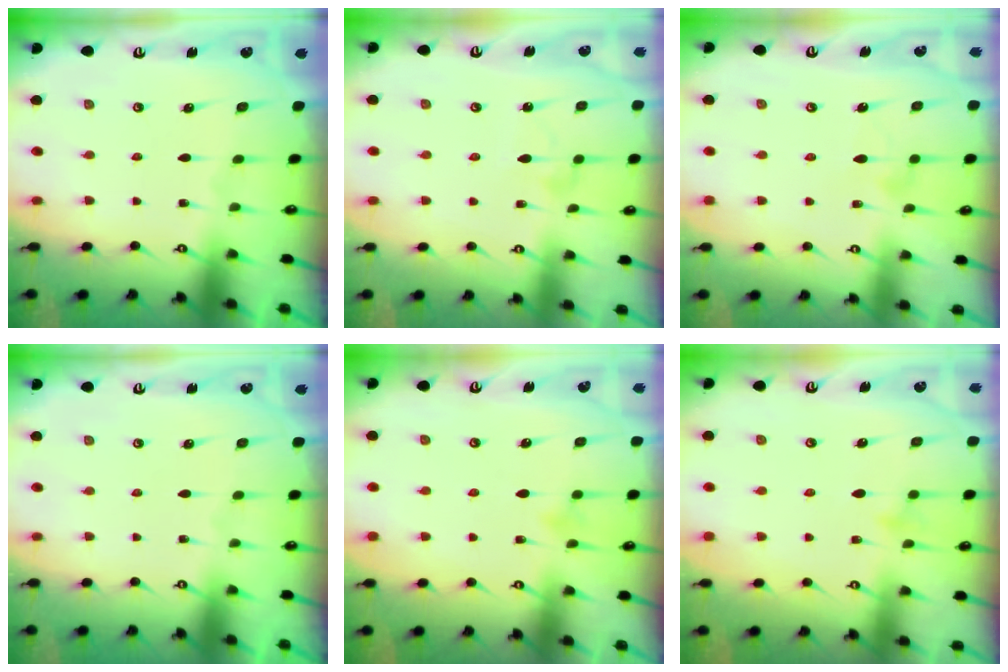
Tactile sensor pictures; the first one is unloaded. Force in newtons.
{"total": 6.6, "press": 6.6, "slide": 0.4}
{"total": 6.6, "press": 6.5, "slide": 0.4}
{"total": 0.0}
{"total": 3.7, "press": 3.7, "slide": 0.4}
{"total": 7.8, "press": 7.8, "slide": 0.7}